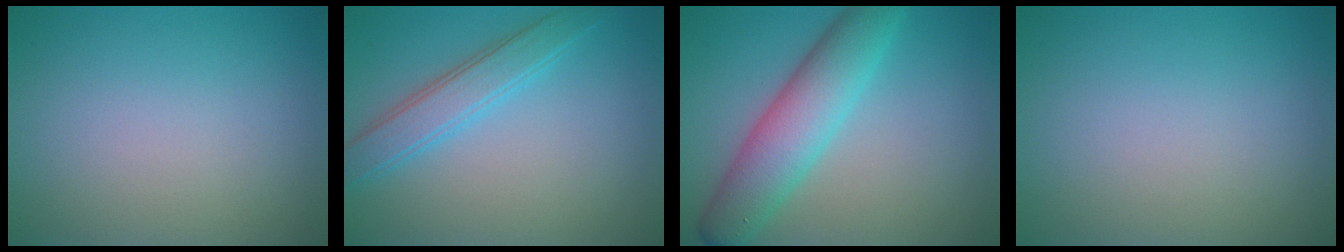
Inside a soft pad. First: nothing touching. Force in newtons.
{"total": 3.3, "press": 3.3, "slide": 0.0}
{"total": 6.3, "press": 6.2, "slide": 0.3}
{"total": 0.0}